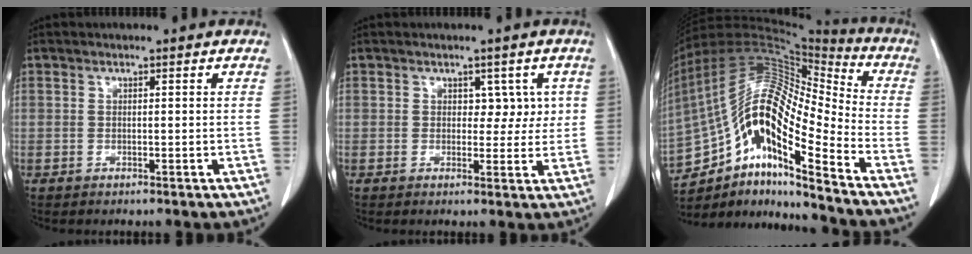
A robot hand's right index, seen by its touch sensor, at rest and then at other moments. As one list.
[{"total": 3.3, "force": [0.9, 2.3, 2.2], "torque": [-0.010, 0.007, 0.011]}, {"total": 19.2, "force": [-10.6, 3.9, 15.6], "torque": [-0.307, 0.035, -0.183]}]